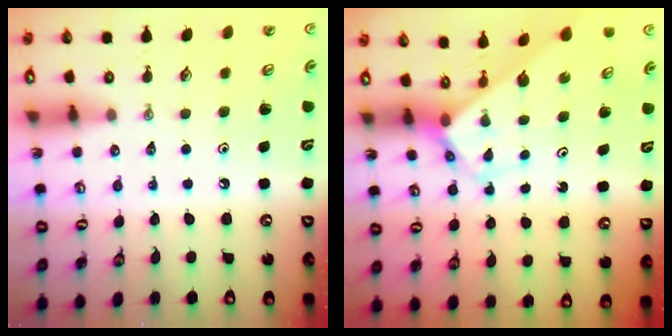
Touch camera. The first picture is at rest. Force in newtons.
{"total": 2.8, "press": 2.8, "slide": 0.1}